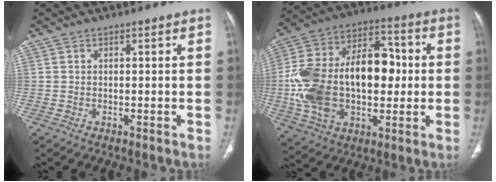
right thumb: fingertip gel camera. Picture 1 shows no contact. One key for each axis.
{"total": 26.2, "fx": -0.6, "fy": 16.2, "fz": 20.6, "tx": -0.373, "ty": 0.034, "tz": 0.001}